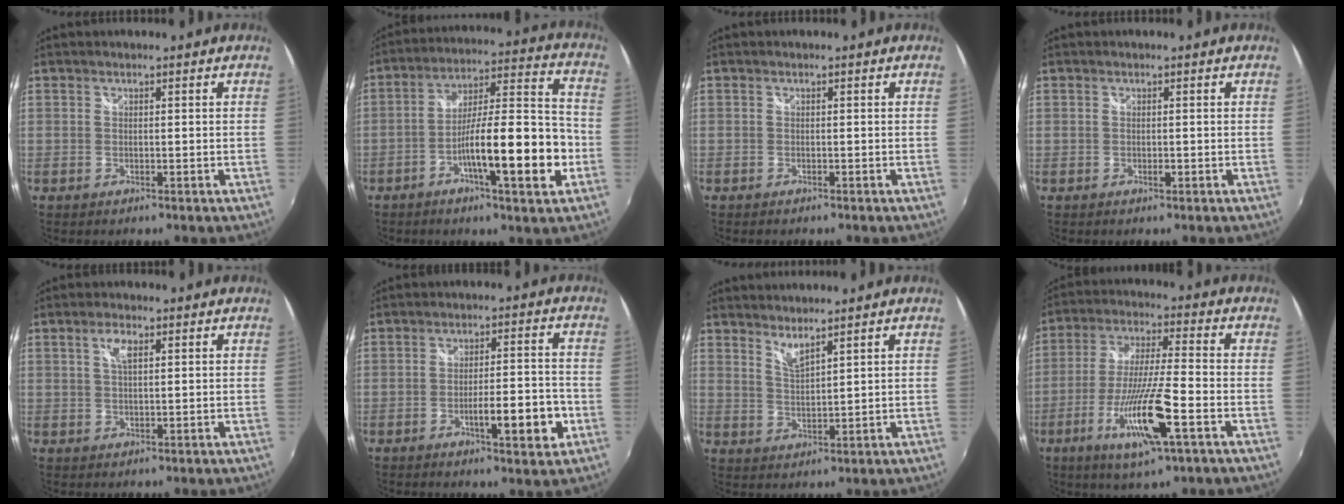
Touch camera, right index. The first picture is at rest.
{"total": 16.7, "force": [-5.6, 2.7, 15.5], "torque": [-0.247, 0.010, -0.091]}
{"total": 0.7, "force": [-0.6, 0.3, 0.1], "torque": [-0.006, -0.003, -0.012]}
{"total": 0.9, "force": [-0.3, 0.4, 0.8], "torque": [-0.014, 0.000, -0.004]}
{"total": 3.0, "force": [1.2, 1.1, 2.6], "torque": [-0.048, 0.005, 0.020]}
{"total": 8.9, "force": [-3.4, 1.6, 8.1], "torque": [-0.132, -0.005, -0.043]}
{"total": 3.5, "force": [3.1, 0.1, 1.6], "torque": [-0.030, -0.004, 0.052]}
{"total": 15.3, "force": [-6.3, 1.6, 13.8], "torque": [-0.279, -0.023, -0.116]}